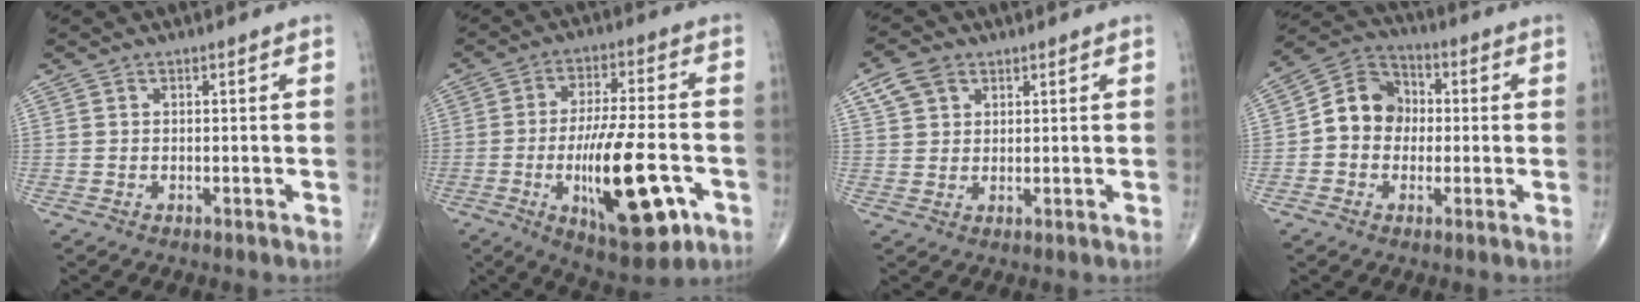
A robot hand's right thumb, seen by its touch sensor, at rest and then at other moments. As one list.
[{"total": 18.7, "force": [-5.9, 6.1, 16.7], "torque": [-0.273, 0.013, -0.082]}, {"total": 5.0, "force": [2.5, 3.6, 2.4], "torque": [-0.035, 0.001, 0.049]}, {"total": 9.9, "force": [-0.4, 8.5, 5.1], "torque": [-0.065, 0.034, -0.023]}]